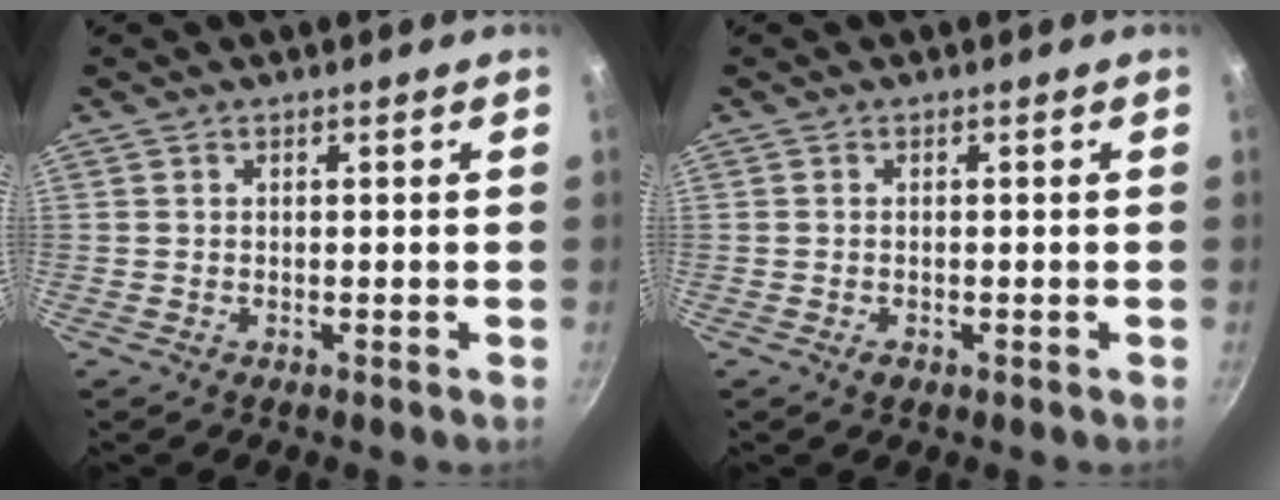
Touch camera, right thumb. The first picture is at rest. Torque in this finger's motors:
{"motor_torque": [-0.32, 0.08, -0.19, 0.06, 0.04]}